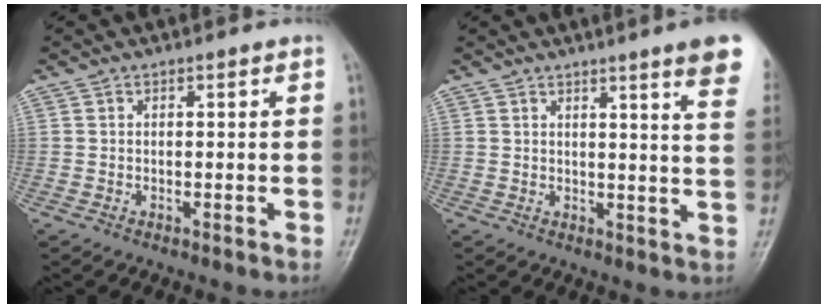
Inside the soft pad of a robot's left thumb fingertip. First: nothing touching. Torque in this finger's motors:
{"motor_torque": [0.60, 0.42, 1.50, -1.27, 0.11]}